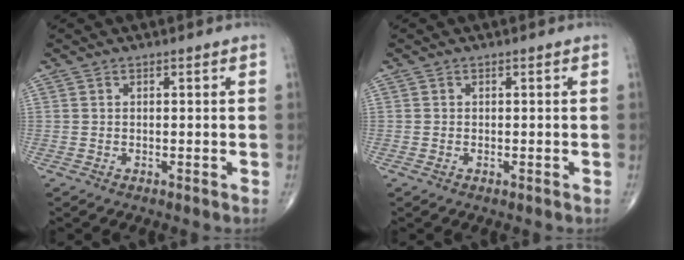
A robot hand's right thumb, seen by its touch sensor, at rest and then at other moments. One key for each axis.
{"total": 0.0}